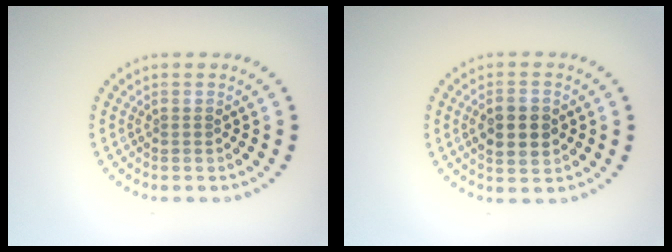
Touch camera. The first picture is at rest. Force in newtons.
{"total": 3.4, "press": 3.4, "slide": 0.2}